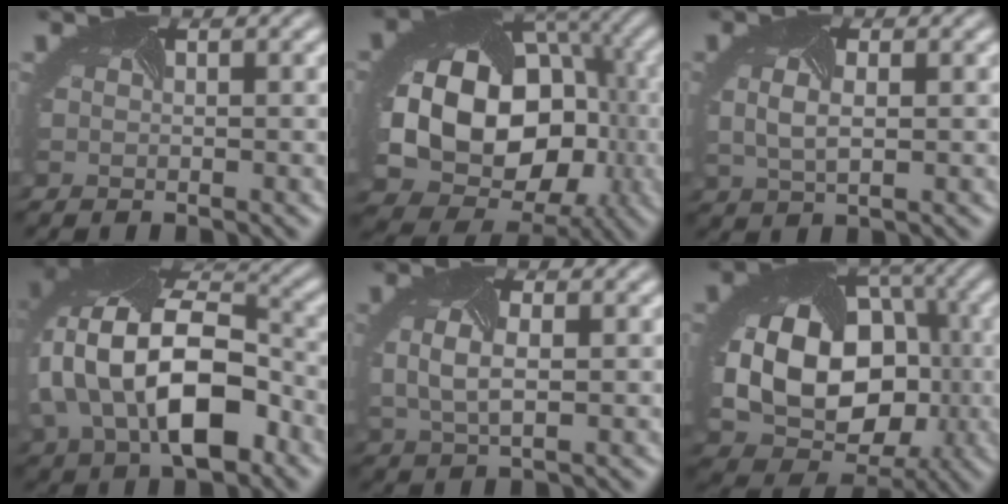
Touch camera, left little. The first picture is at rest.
{"total": 20.0, "force": [-0.9, 16.2, 11.7], "torque": [-0.197, -0.043, -0.005]}
{"total": 3.2, "force": [0.4, 1.8, 2.6], "torque": [-0.059, 0.000, 0.015]}
{"total": 13.8, "force": [-1.5, 8.6, 10.7], "torque": [-0.212, -0.008, -0.023]}
{"total": 3.7, "force": [0.2, 2.0, 3.1], "torque": [-0.074, -0.003, 0.006]}
{"total": 14.7, "force": [-0.7, 11.5, 9.2], "torque": [-0.158, -0.028, -0.004]}